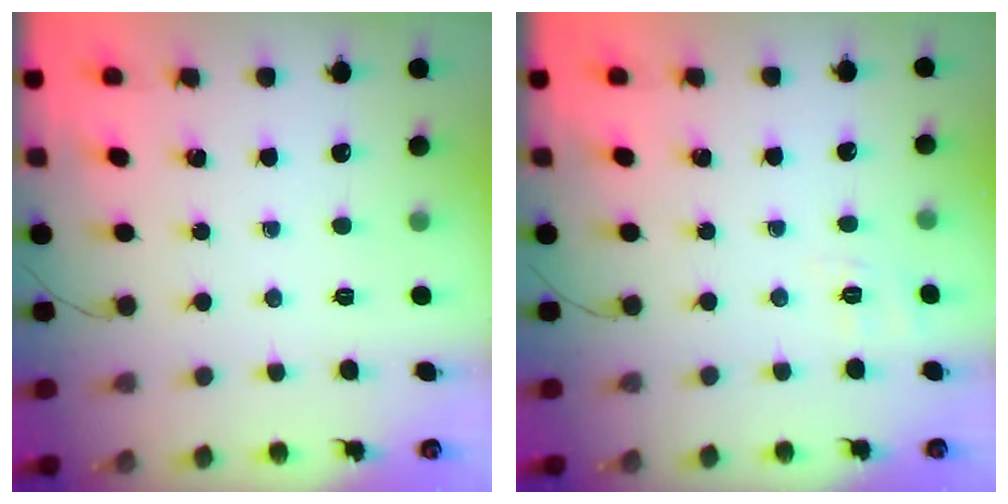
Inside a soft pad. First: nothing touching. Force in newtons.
{"total": 2.2, "press": 0.7, "slide": 2.1}